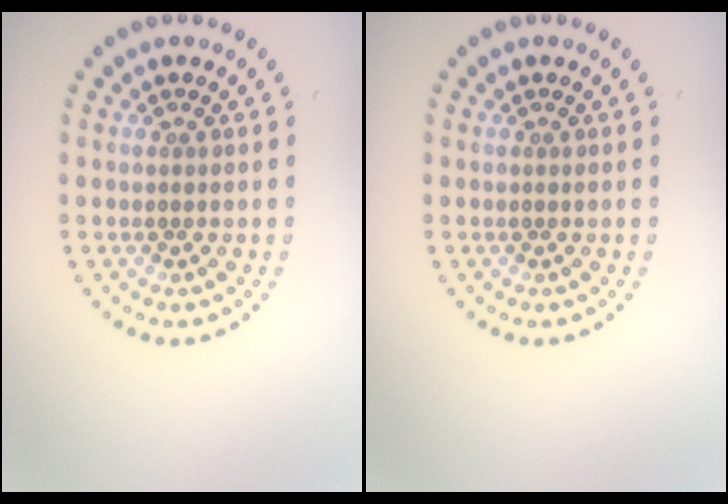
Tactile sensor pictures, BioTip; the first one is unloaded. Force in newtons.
{"total": 0.0}